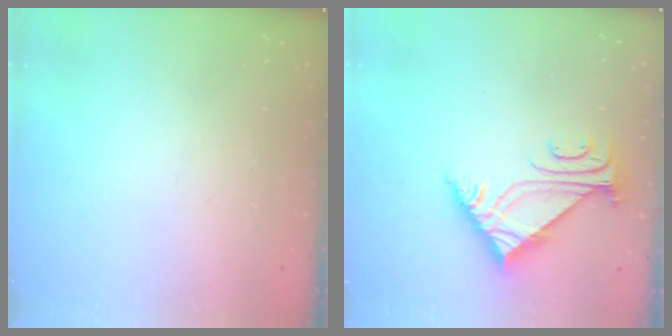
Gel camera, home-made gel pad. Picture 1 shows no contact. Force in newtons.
{"total": 5.5, "press": 5.4, "slide": 0.9}